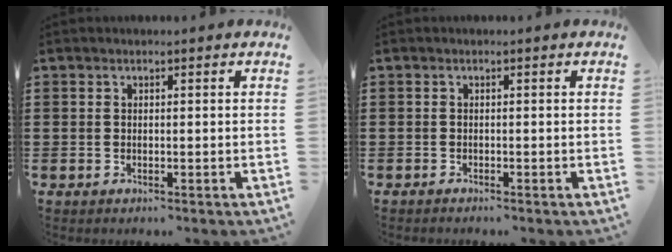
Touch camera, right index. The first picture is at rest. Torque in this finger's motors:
{"motor_torque": [-1.09, 1.05, -0.08, -0.01]}